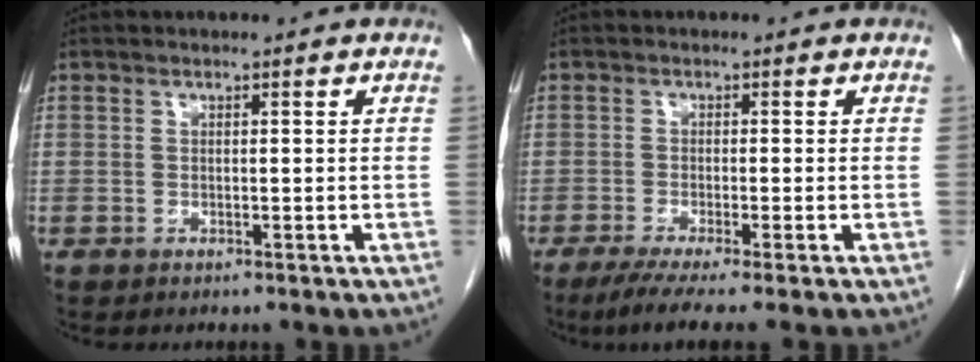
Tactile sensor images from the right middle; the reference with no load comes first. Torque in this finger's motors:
{"motor_torque": [0.98, -0.55, 0.15, 0.08]}